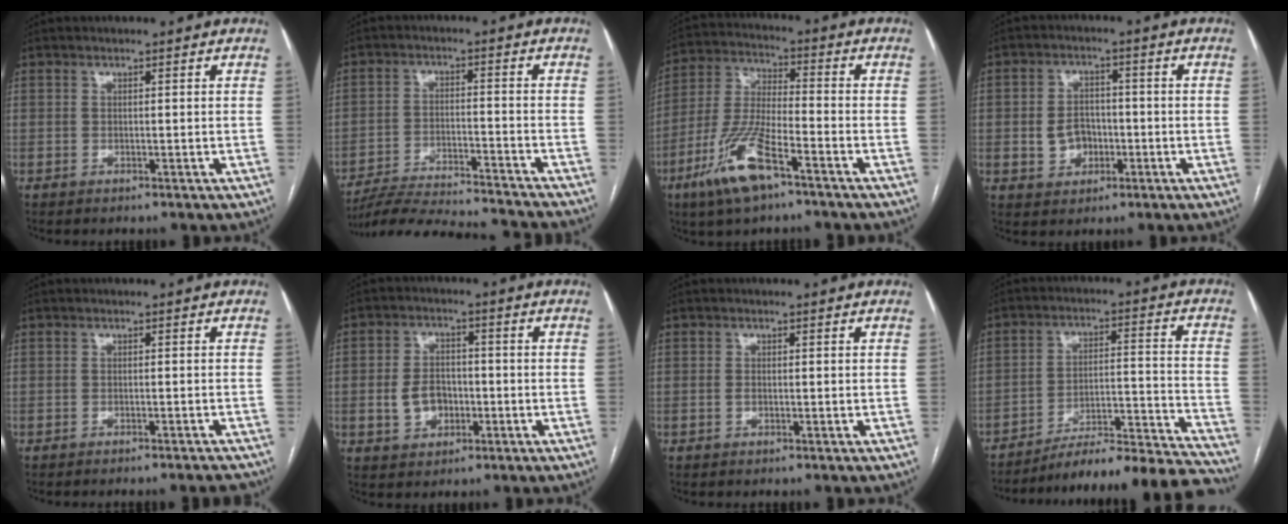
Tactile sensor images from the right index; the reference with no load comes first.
{"total": 17.6, "force": [-16.7, -0.1, 5.4], "torque": [-0.101, -0.021, -0.253]}
{"total": 12.5, "force": [-7.0, 2.7, 10.0], "torque": [-0.217, -0.016, -0.132]}
{"total": 5.5, "force": [-1.1, 4.4, 3.1], "torque": [-0.059, 0.010, -0.011]}
{"total": 5.5, "force": [-5.3, 0.4, 1.4], "torque": [-0.011, -0.005, -0.058]}
{"total": 6.1, "force": [-1.4, 4.5, 3.9], "torque": [-0.079, 0.011, -0.018]}
{"total": 0.7, "force": [-0.2, 0.4, 0.6], "torque": [-0.014, 0.000, -0.004]}
{"total": 21.8, "force": [-20.7, 0.3, 6.8], "torque": [-0.059, 0.016, -0.295]}